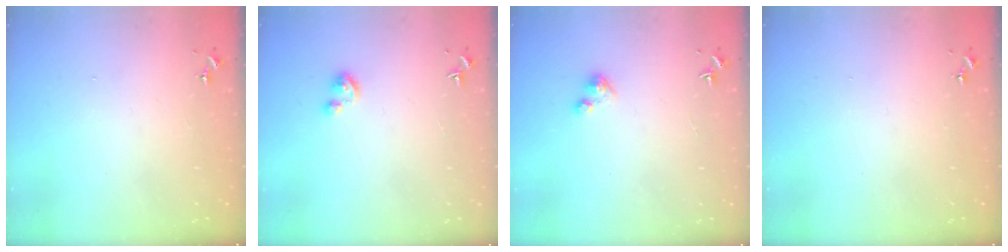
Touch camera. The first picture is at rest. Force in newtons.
{"total": 2.8, "press": 2.8, "slide": 0.2}
{"total": 2.4, "press": 2.4, "slide": 0.2}
{"total": 0.0}